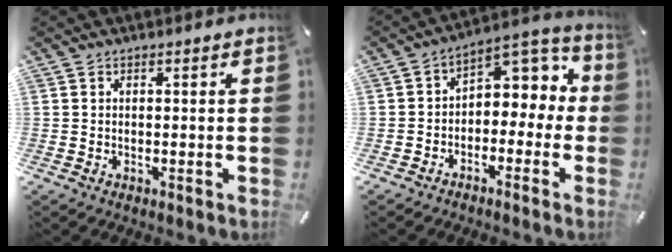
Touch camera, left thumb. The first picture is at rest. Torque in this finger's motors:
{"motor_torque": [0.70, 2.08, 0.44, -0.34, 0.18]}